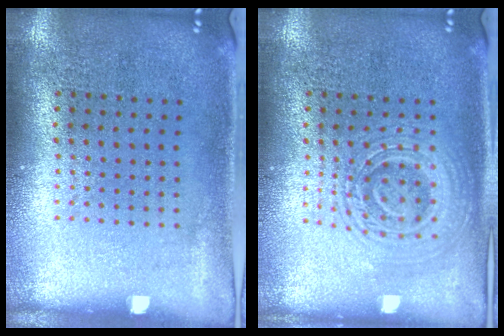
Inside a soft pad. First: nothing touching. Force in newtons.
{"total": 2.6, "press": 2.5, "slide": 0.5}